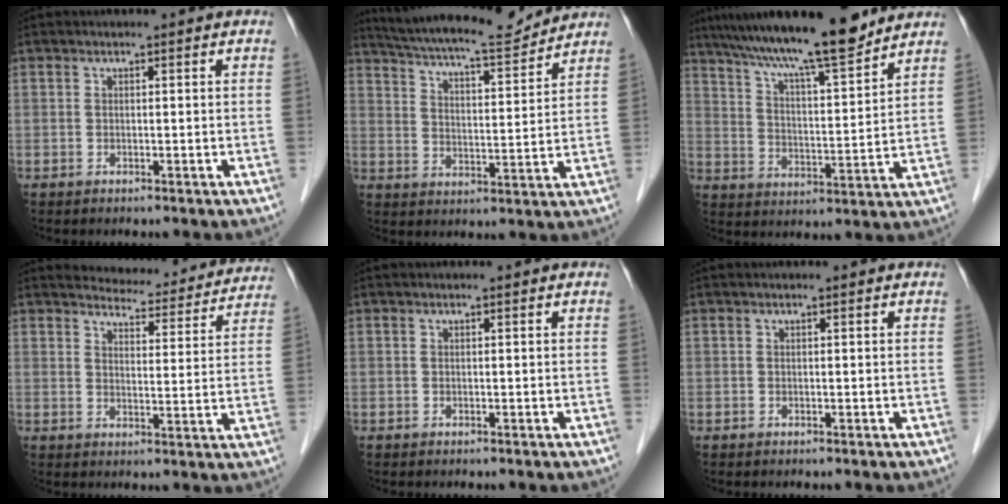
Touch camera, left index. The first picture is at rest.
{"total": 14.7, "force": [13.6, 1.3, 5.3], "torque": [-0.098, 0.003, 0.210]}
{"total": 15.4, "force": [12.9, 0.8, 8.3], "torque": [-0.137, 0.010, 0.211]}
{"total": 13.7, "force": [13.2, 2.8, 2.2], "torque": [-0.010, -0.017, 0.147]}
{"total": 0.0}
{"total": 0.0}